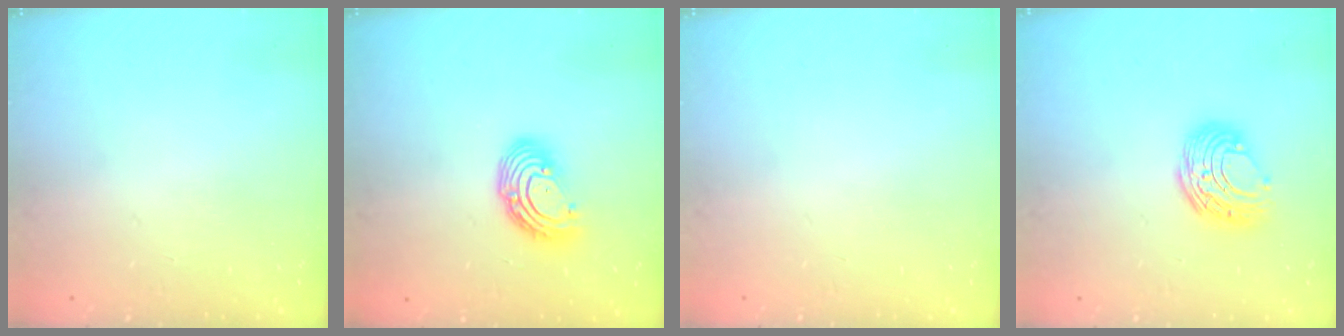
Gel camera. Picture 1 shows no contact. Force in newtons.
{"total": 9.8, "press": 9.7, "slide": 0.9}
{"total": 0.0}
{"total": 8.9, "press": 8.9, "slide": 0.3}